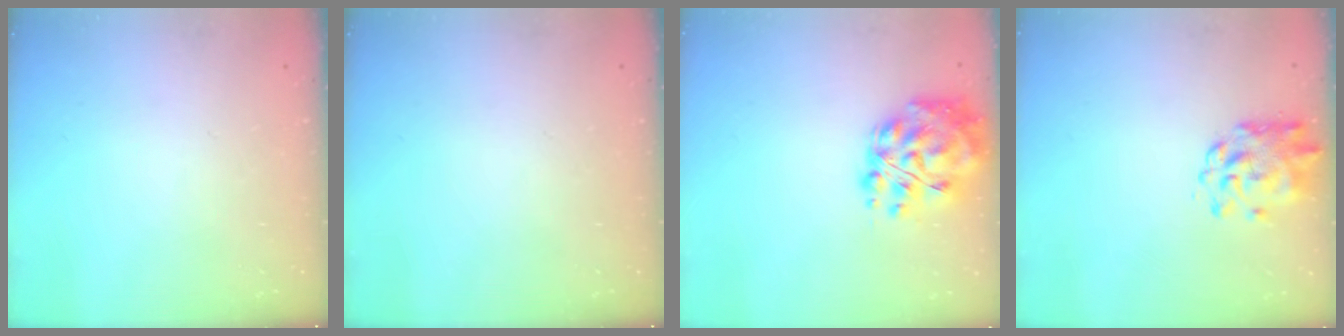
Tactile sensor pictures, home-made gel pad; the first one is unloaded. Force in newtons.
{"total": 0.0}
{"total": 15.9, "press": 15.2, "slide": 4.7}
{"total": 2.8, "press": 2.6, "slide": 0.8}